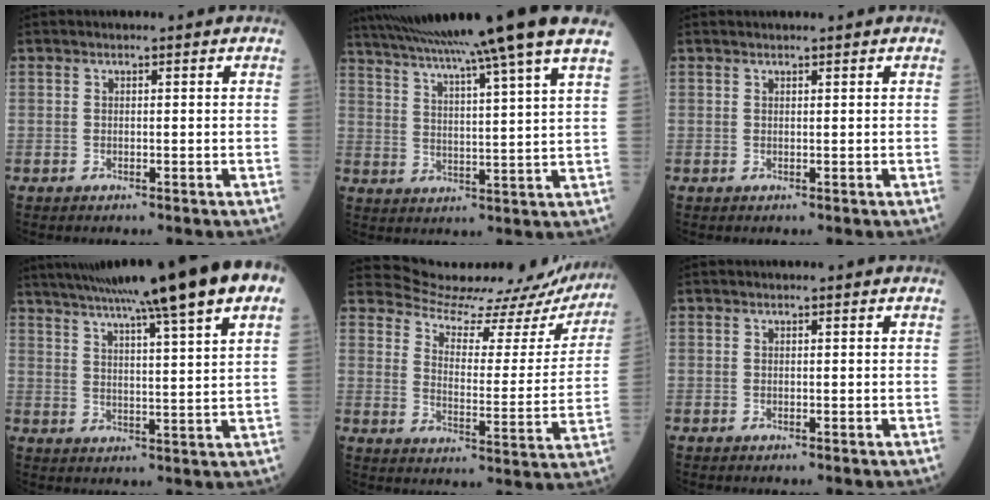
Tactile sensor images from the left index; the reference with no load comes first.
{"total": 20.9, "force": [17.0, -2.5, 11.9], "torque": [-0.204, -0.012, 0.239]}
{"total": 1.3, "force": [1.1, -0.2, 0.6], "torque": [-0.005, 0.013, 0.020]}
{"total": 22.1, "force": [16.2, 0.0, 15.0], "torque": [-0.250, 0.017, 0.220]}
{"total": 20.7, "force": [20.2, 4.0, 1.9], "torque": [-0.015, -0.081, 0.236]}
{"total": 0.0}